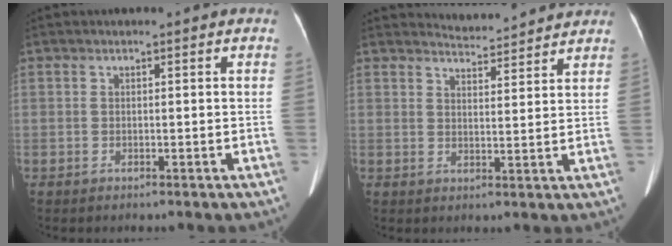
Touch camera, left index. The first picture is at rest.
{"total": 6.2, "force": [6.2, 0.4, 0.2], "torque": [-0.012, 0.011, 0.079]}